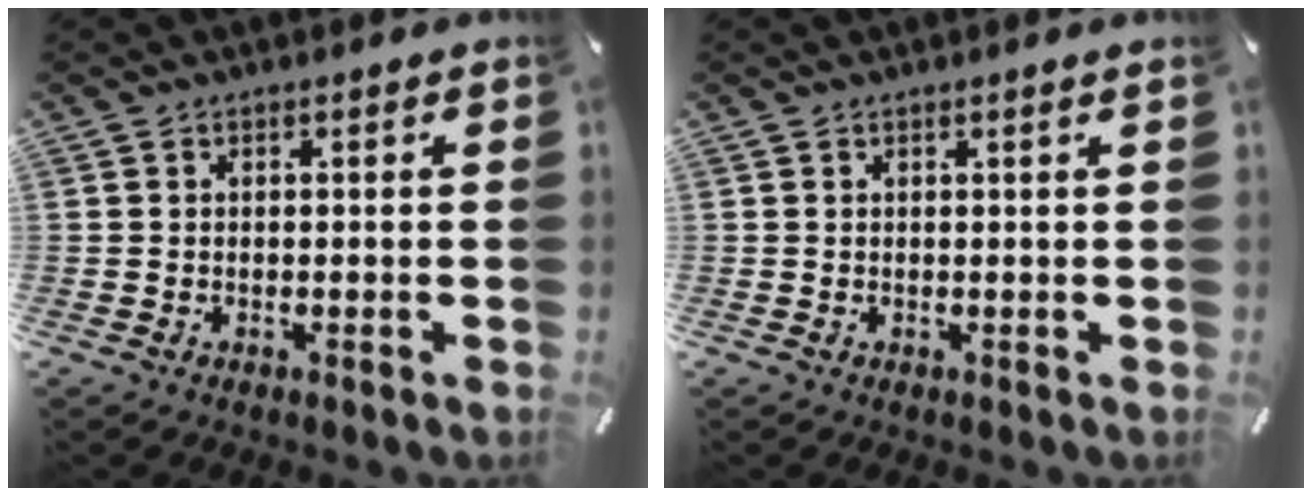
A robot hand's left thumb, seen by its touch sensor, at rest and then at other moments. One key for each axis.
{"total": 0.8, "fx": 0.4, "fy": -0.2, "fz": 0.7, "tx": -0.011, "ty": -0.002, "tz": 0.006}